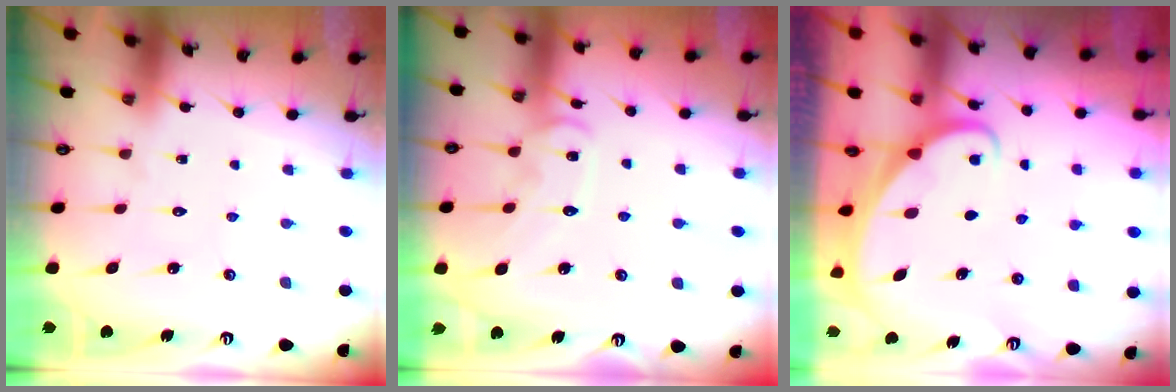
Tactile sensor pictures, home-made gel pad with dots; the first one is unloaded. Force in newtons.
{"total": 10.9, "press": 10.8, "slide": 0.7}
{"total": 1.9, "press": 1.9, "slide": 0.1}